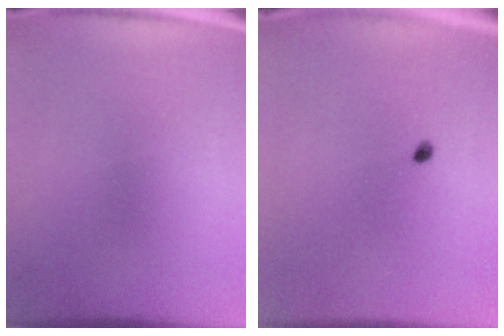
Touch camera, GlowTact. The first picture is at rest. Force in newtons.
{"total": 0.9}